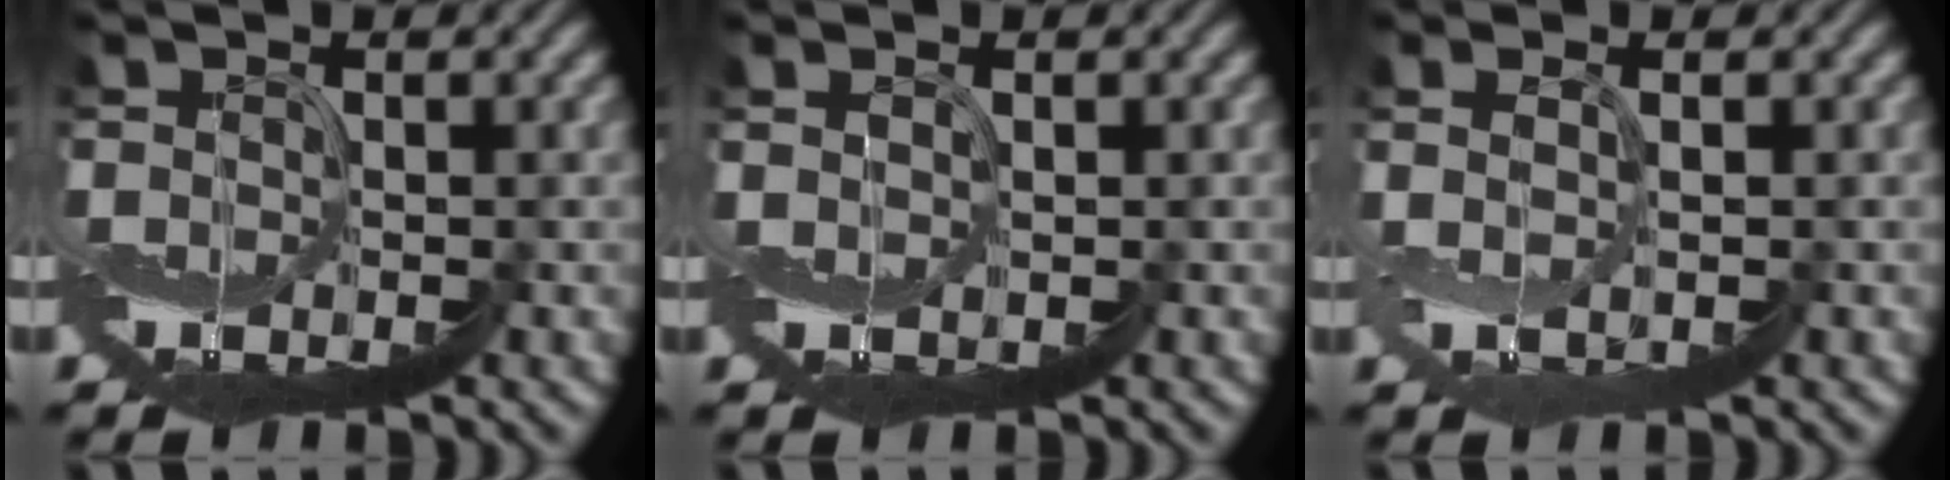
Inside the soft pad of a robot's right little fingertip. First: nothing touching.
{"total": 1.9, "force": [1.8, 0.3, 0.6], "torque": [-0.015, -0.010, 0.040]}
{"total": 3.0, "force": [2.4, -1.7, -0.1], "torque": [-0.018, 0.008, 0.049]}